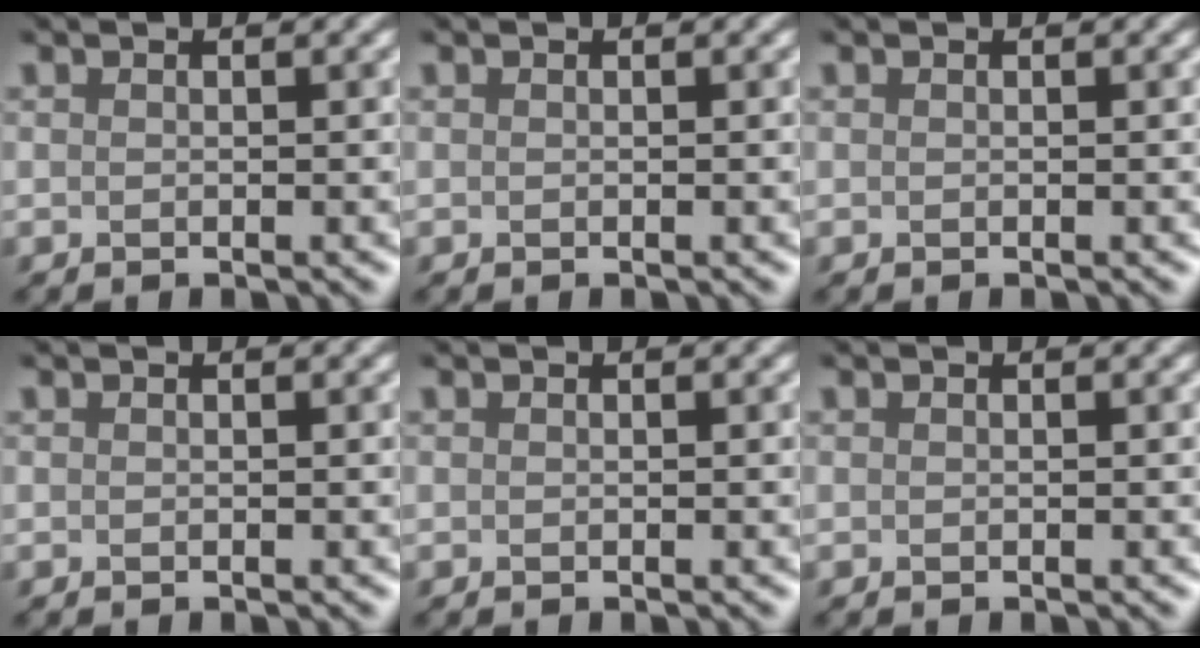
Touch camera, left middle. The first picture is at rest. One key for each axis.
{"total": 0.0}
{"total": 0.0}
{"total": 0.0}
{"total": 0.0}
{"total": 0.0}